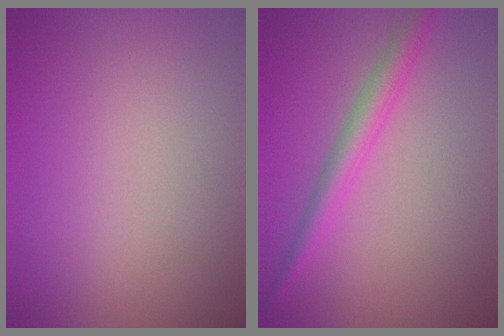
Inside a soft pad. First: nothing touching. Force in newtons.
{"total": 2.6, "press": 2.6, "slide": 0.0}